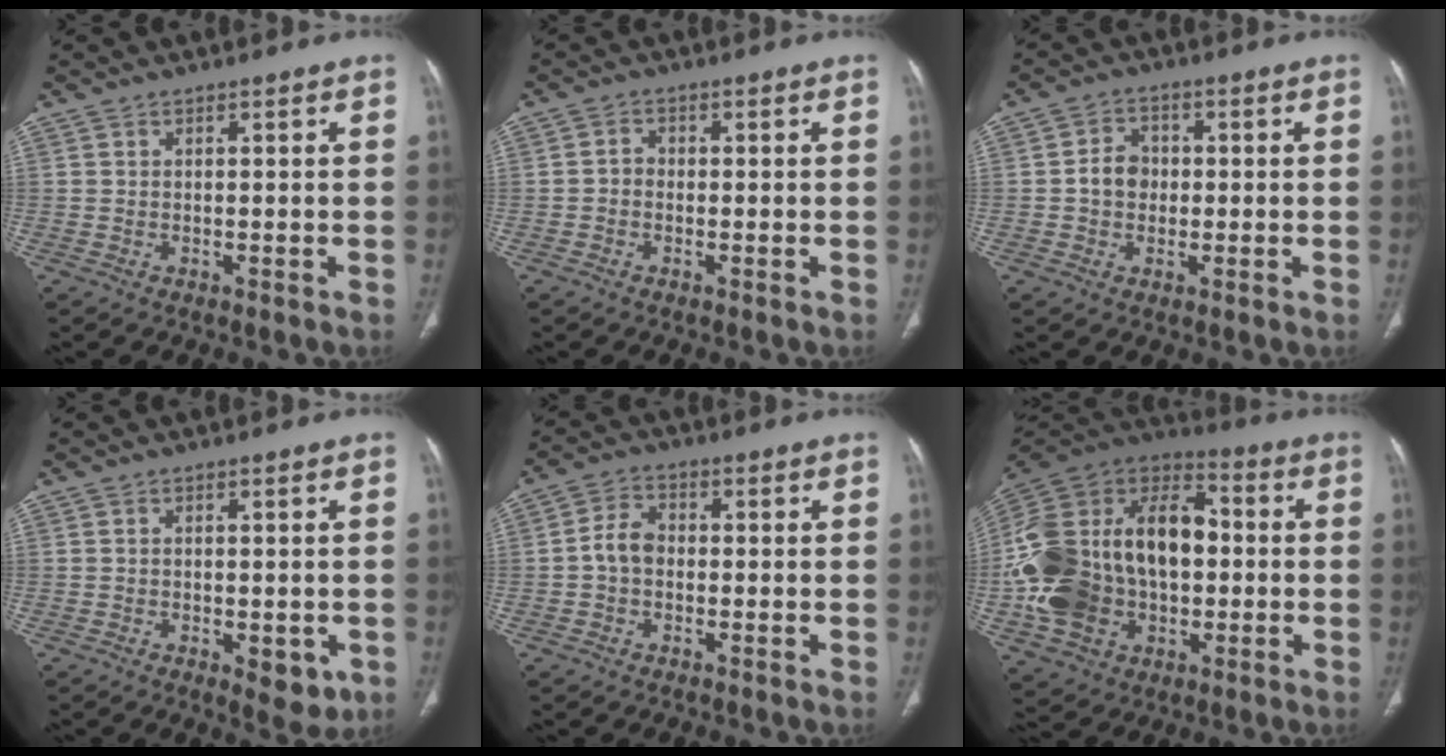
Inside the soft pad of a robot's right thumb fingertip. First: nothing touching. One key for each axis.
{"total": 1.8, "fx": -0.5, "fy": 1.5, "fz": 0.9, "tx": -0.005, "ty": 0.008, "tz": -0.015}
{"total": 4.9, "fx": -0.2, "fy": 4.1, "fz": 2.7, "tx": -0.027, "ty": 0.014, "tz": -0.010}
{"total": 5.7, "fx": -1.8, "fy": 2.8, "fz": 4.7, "tx": -0.043, "ty": -0.005, "tz": -0.014}
{"total": 3.8, "fx": -0.7, "fy": 3.0, "fz": 2.2, "tx": -0.027, "ty": 0.016, "tz": -0.021}
{"total": 31.9, "fx": -1.3, "fy": 21.8, "fz": 23.4, "tx": -0.461, "ty": 0.035, "tz": -0.013}